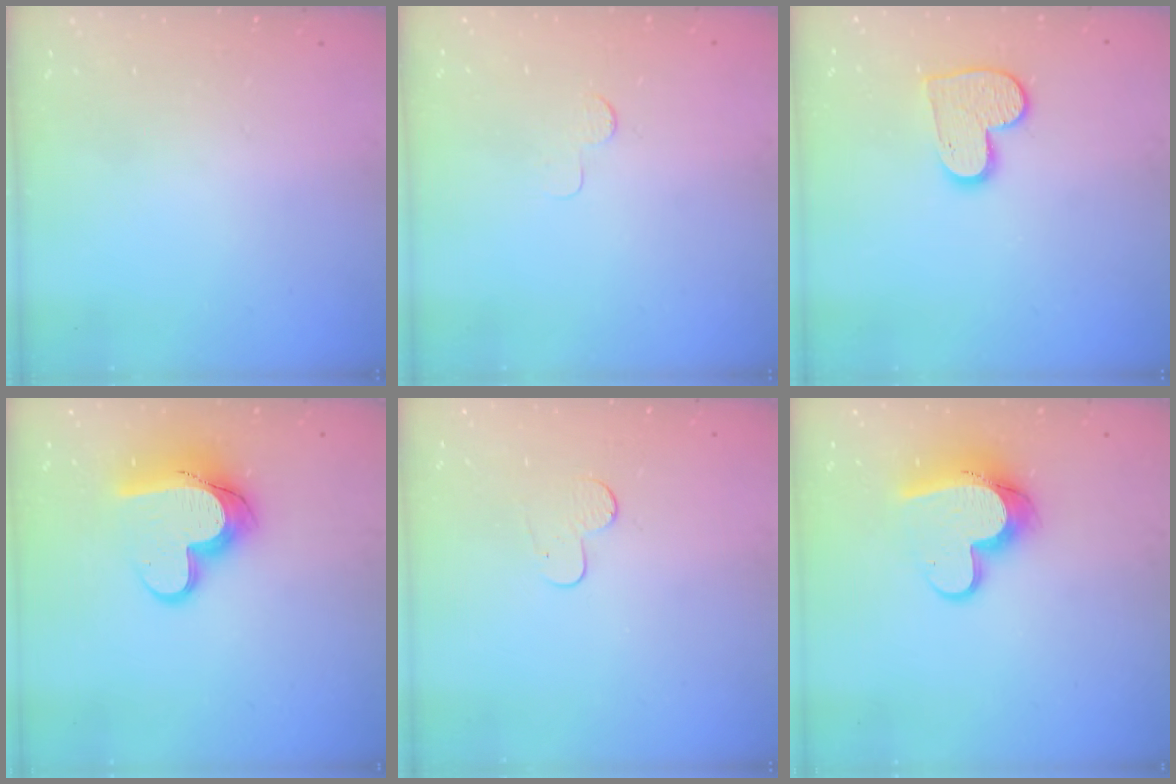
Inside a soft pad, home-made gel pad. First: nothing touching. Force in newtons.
{"total": 3.0, "press": 2.9, "slide": 0.3}
{"total": 10.1, "press": 10.0, "slide": 0.6}
{"total": 14.5, "press": 14.5, "slide": 1.2}
{"total": 4.9, "press": 4.8, "slide": 0.5}
{"total": 12.6, "press": 12.6, "slide": 1.2}